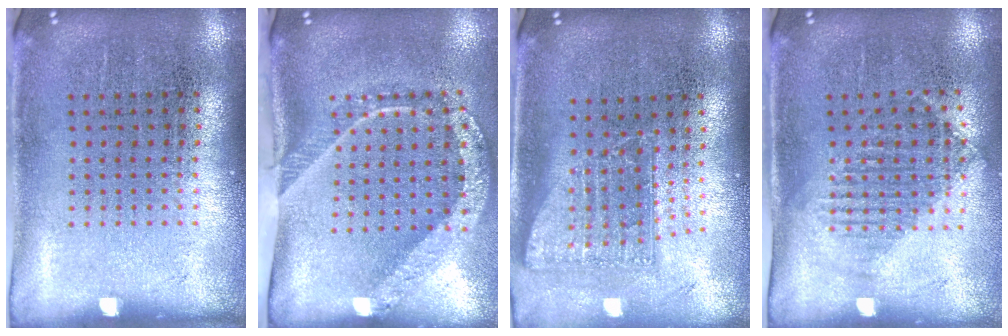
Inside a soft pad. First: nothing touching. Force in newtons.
{"total": 2.4, "press": 1.7, "slide": 1.7}
{"total": 1.8, "press": 1.3, "slide": 1.2}
{"total": 1.2, "press": 1.1, "slide": 0.5}